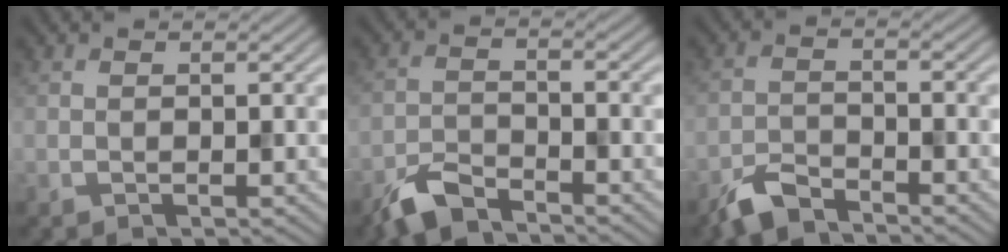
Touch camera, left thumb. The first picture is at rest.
{"total": 4.7, "force": [-4.1, 1.3, 2.1], "torque": [-0.045, -0.005, -0.091]}
{"total": 4.2, "force": [-3.7, 1.1, 1.7], "torque": [-0.037, -0.004, -0.084]}